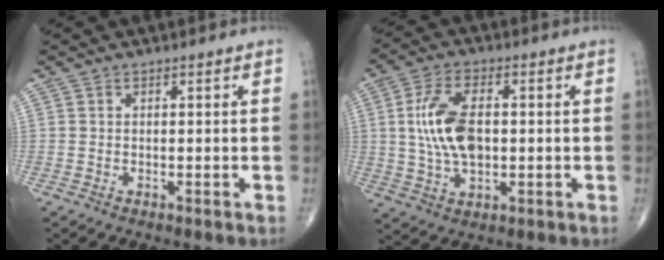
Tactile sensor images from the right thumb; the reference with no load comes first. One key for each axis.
{"total": 11.1, "fx": 0.6, "fy": 5.9, "fz": 9.4, "tx": -0.183, "ty": 0.005, "tz": 0.015}